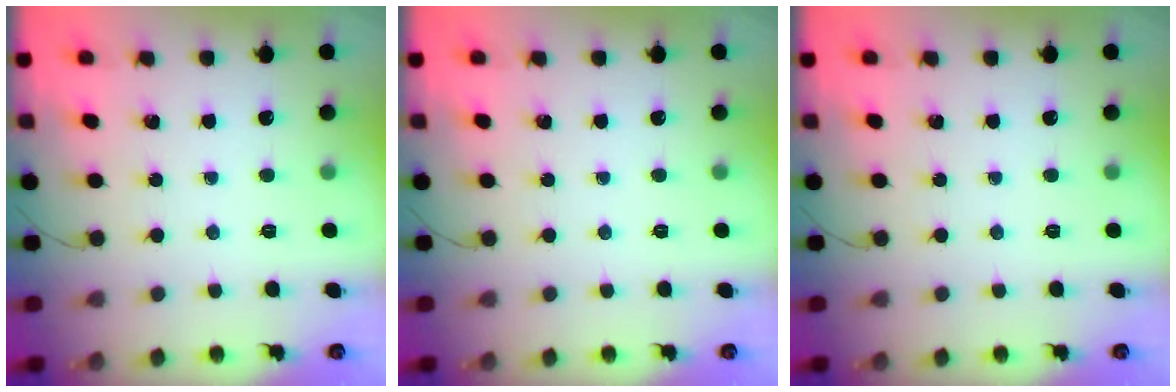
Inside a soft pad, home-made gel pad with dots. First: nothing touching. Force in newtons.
{"total": 0.0}
{"total": 0.0}